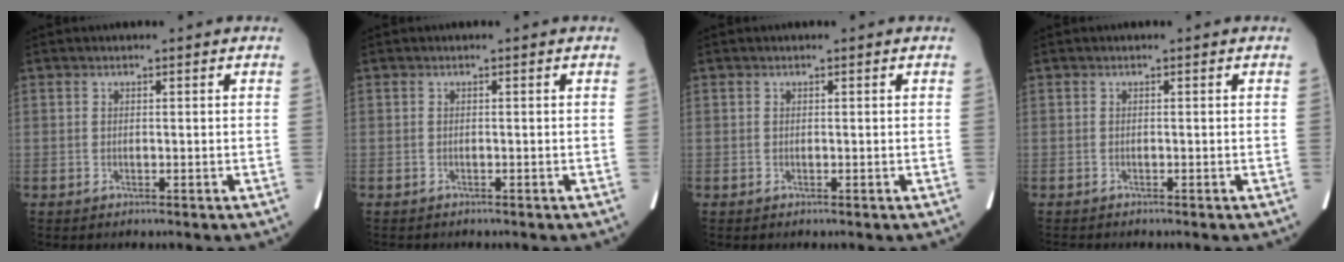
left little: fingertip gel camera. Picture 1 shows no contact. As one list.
[{"total": 1.2, "force": [-1.0, 0.4, 0.4], "torque": [-0.011, -0.002, -0.011]}, {"total": 0.0}, {"total": 0.7, "force": [-0.7, 0.0, 0.1], "torque": [-0.007, -0.004, -0.012]}]